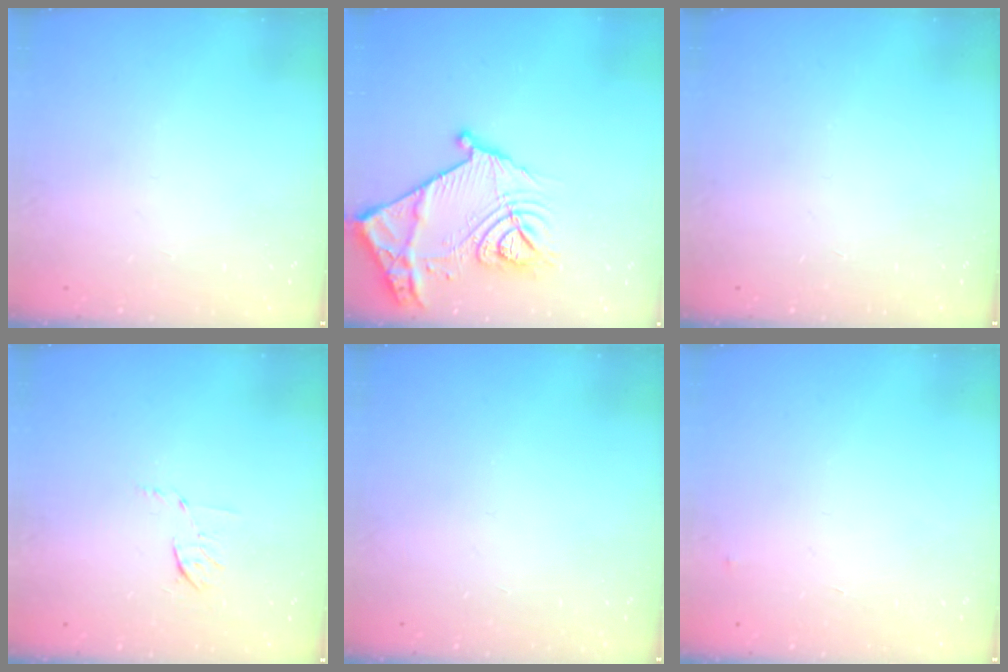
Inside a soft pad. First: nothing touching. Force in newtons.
{"total": 21.8, "press": 21.8, "slide": 1.1}
{"total": 0.0}
{"total": 5.7, "press": 5.5, "slide": 1.5}
{"total": 0.0}
{"total": 2.5, "press": 2.5, "slide": 0.4}